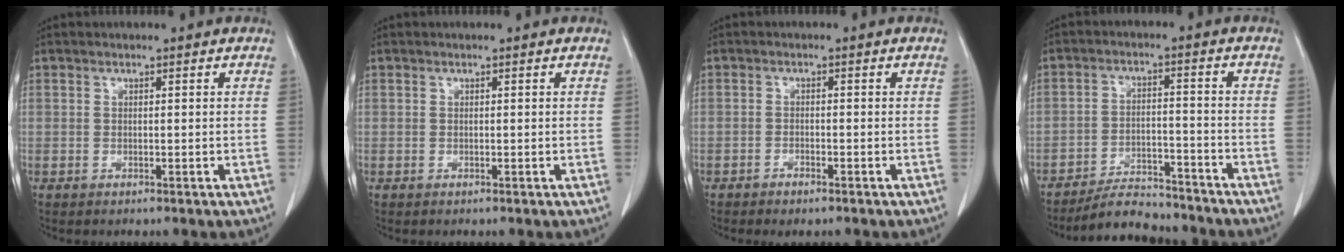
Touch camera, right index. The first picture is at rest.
{"total": 0.0}
{"total": 2.0, "force": [-1.5, 0.7, 1.2], "torque": [-0.019, 0.000, -0.019]}
{"total": 8.5, "force": [-8.1, 1.9, 1.8], "torque": [-0.026, 0.004, -0.133]}